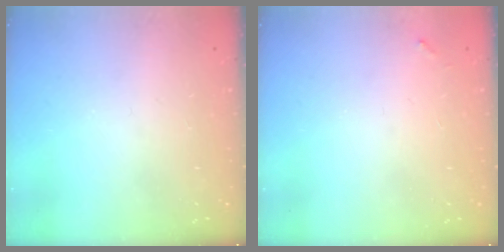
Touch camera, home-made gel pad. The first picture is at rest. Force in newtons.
{"total": 3.7, "press": 3.7, "slide": 0.2}